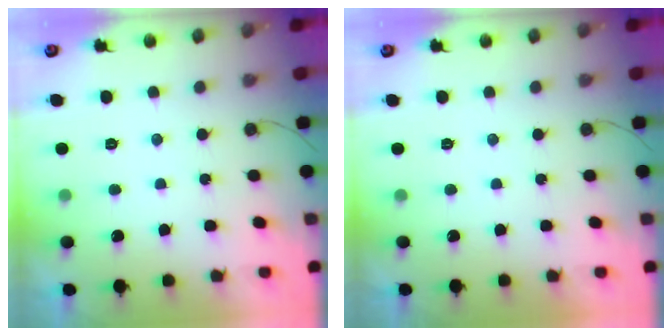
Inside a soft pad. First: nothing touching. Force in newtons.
{"total": 1.7, "press": 1.7, "slide": 0.1}